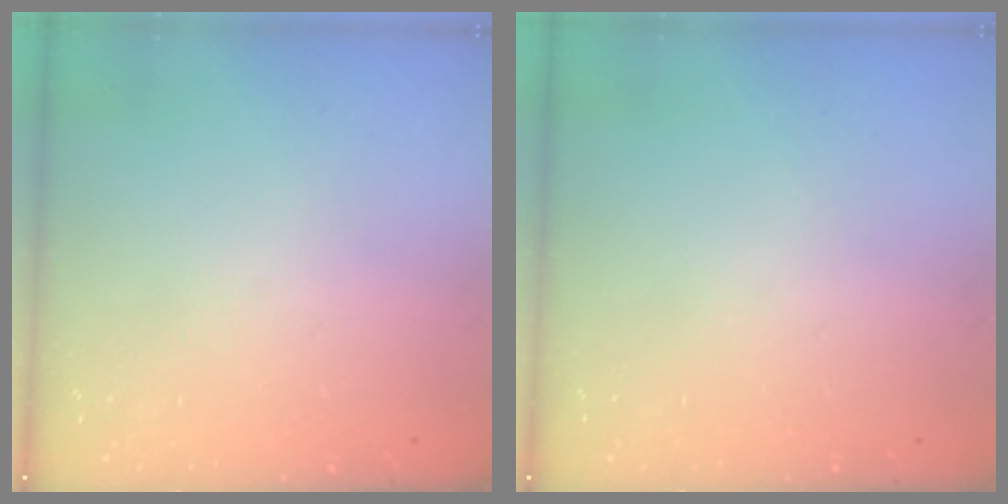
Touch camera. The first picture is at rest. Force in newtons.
{"total": 0.0}